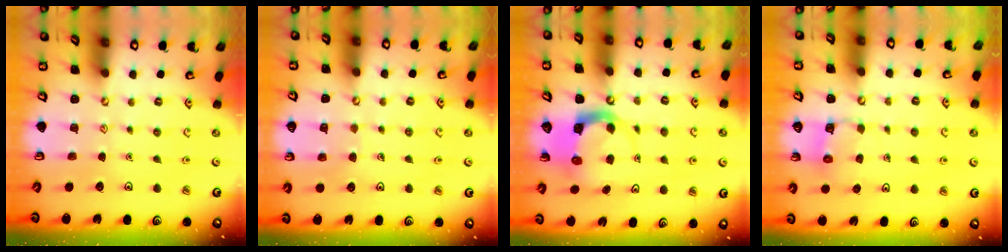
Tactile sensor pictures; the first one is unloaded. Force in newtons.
{"total": 4.7, "press": 4.7, "slide": 0.3}
{"total": 4.5, "press": 4.5, "slide": 0.3}
{"total": 7.7, "press": 7.7, "slide": 0.2}